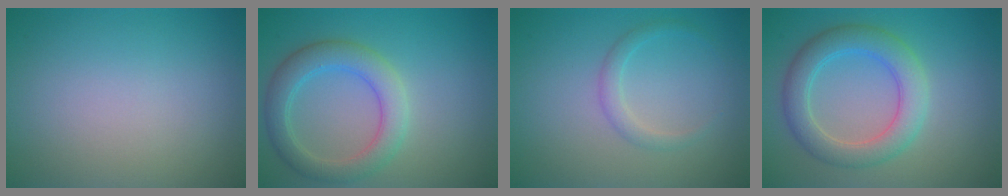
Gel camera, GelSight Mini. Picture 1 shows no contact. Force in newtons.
{"total": 4.3, "press": 4.3, "slide": 0.2}
{"total": 1.5, "press": 1.5, "slide": 0.1}
{"total": 4.7, "press": 4.7, "slide": 0.5}